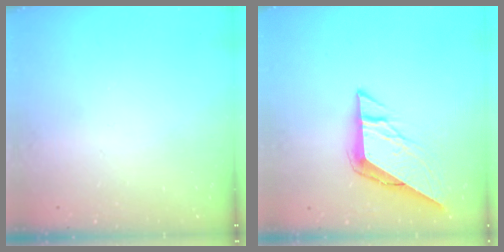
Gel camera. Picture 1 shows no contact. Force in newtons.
{"total": 9.4, "press": 9.3, "slide": 0.7}